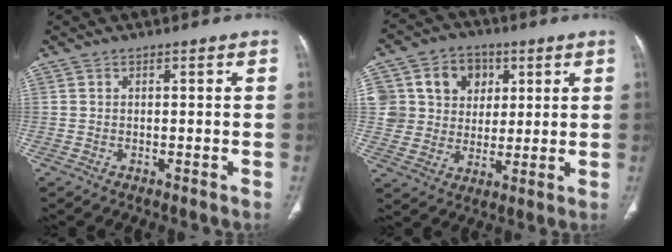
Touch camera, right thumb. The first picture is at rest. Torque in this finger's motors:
{"motor_torque": [1.00, 1.22, 0.58, 0.73, 0.01]}